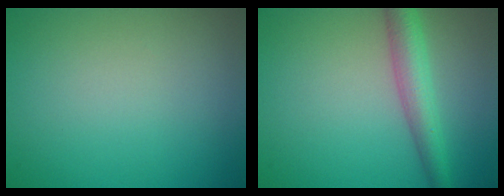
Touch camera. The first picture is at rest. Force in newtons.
{"total": 4.0, "press": 4.0, "slide": 0.1}